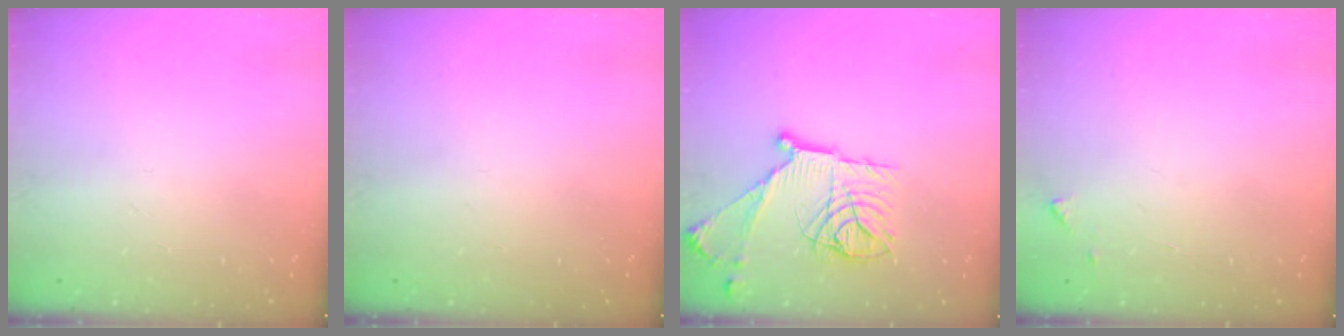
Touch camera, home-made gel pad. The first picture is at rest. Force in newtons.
{"total": 0.0}
{"total": 18.2, "press": 18.2, "slide": 1.2}
{"total": 4.5, "press": 4.4, "slide": 0.5}